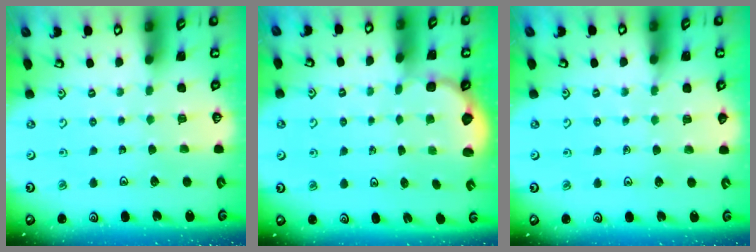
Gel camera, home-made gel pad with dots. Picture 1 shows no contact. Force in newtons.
{"total": 2.1, "press": 1.4, "slide": 1.5}
{"total": 2.9, "press": 2.8, "slide": 0.5}